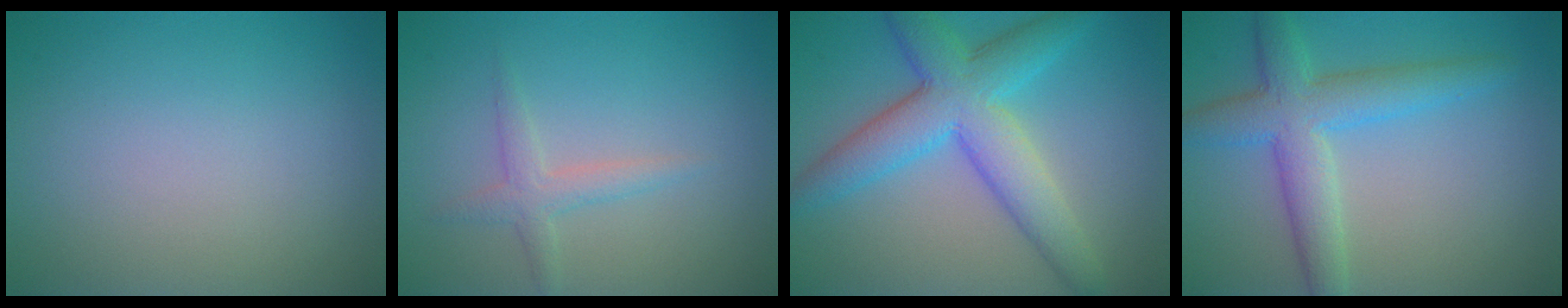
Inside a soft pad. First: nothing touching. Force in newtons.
{"total": 1.9, "press": 1.9, "slide": 0.0}
{"total": 7.3, "press": 7.3, "slide": 0.1}
{"total": 6.7, "press": 6.7, "slide": 0.2}